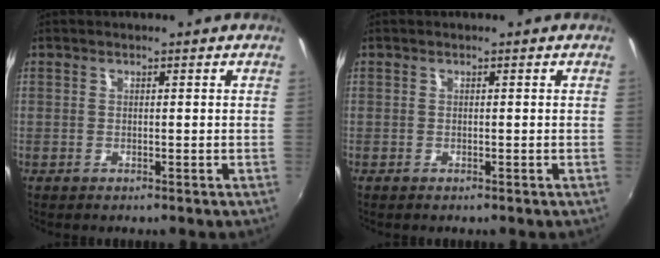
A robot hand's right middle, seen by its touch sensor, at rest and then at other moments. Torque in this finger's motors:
{"motor_torque": [-0.77, -0.24, 0.22, 0.02]}